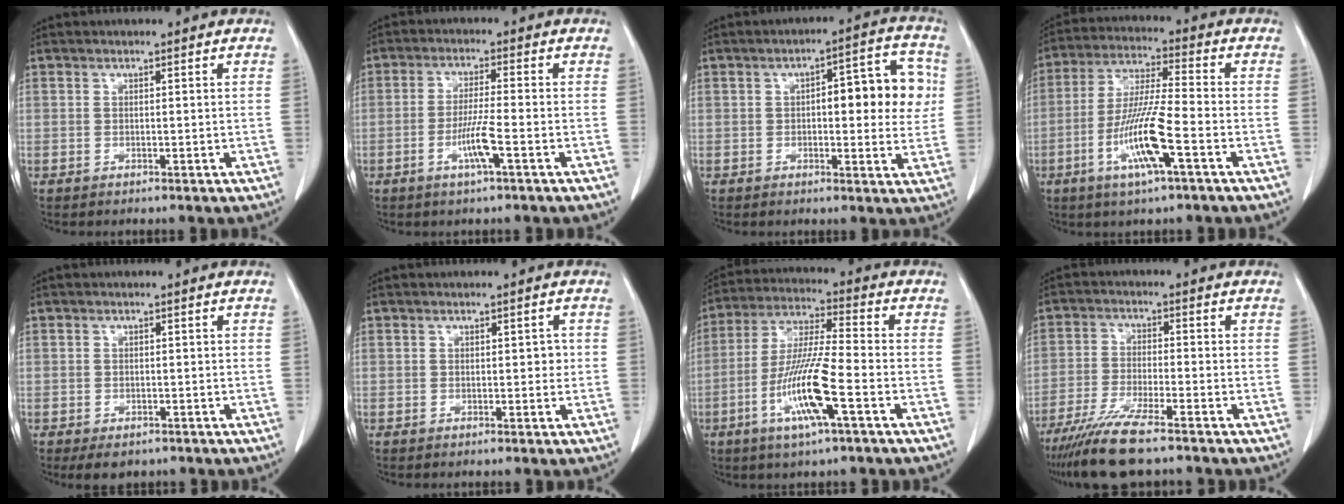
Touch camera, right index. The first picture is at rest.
{"total": 5.3, "force": [-2.1, -0.3, 4.9], "torque": [-0.095, -0.008, -0.043]}
{"total": 10.8, "force": [1.3, 3.6, 10.1], "torque": [-0.121, 0.028, 0.016]}
{"total": 11.6, "force": [-4.4, 0.5, 10.7], "torque": [-0.214, -0.009, -0.085]}
{"total": 3.4, "force": [-2.3, 2.1, 1.3], "torque": [-0.013, -0.001, -0.027]}
{"total": 1.3, "force": [0.0, 0.8, 1.1], "torque": [-0.010, 0.007, 0.000]}
{"total": 12.6, "force": [-4.7, 0.6, 11.7], "torque": [-0.237, -0.010, -0.091]}
{"total": 9.5, "force": [-7.4, 0.5, 5.9], "torque": [-0.111, -0.028, -0.132]}